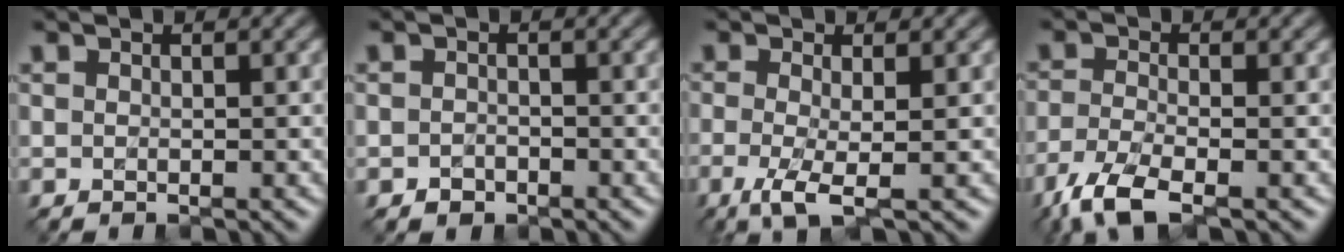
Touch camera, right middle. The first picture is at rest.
{"total": 0.6, "force": [-0.4, 0.3, -0.4], "torque": [0.001, 0.010, -0.007]}
{"total": 3.3, "force": [-1.2, 0.6, 2.9], "torque": [-0.071, -0.002, -0.031]}
{"total": 4.5, "force": [-3.3, 1.1, 2.9], "torque": [-0.077, -0.005, -0.075]}